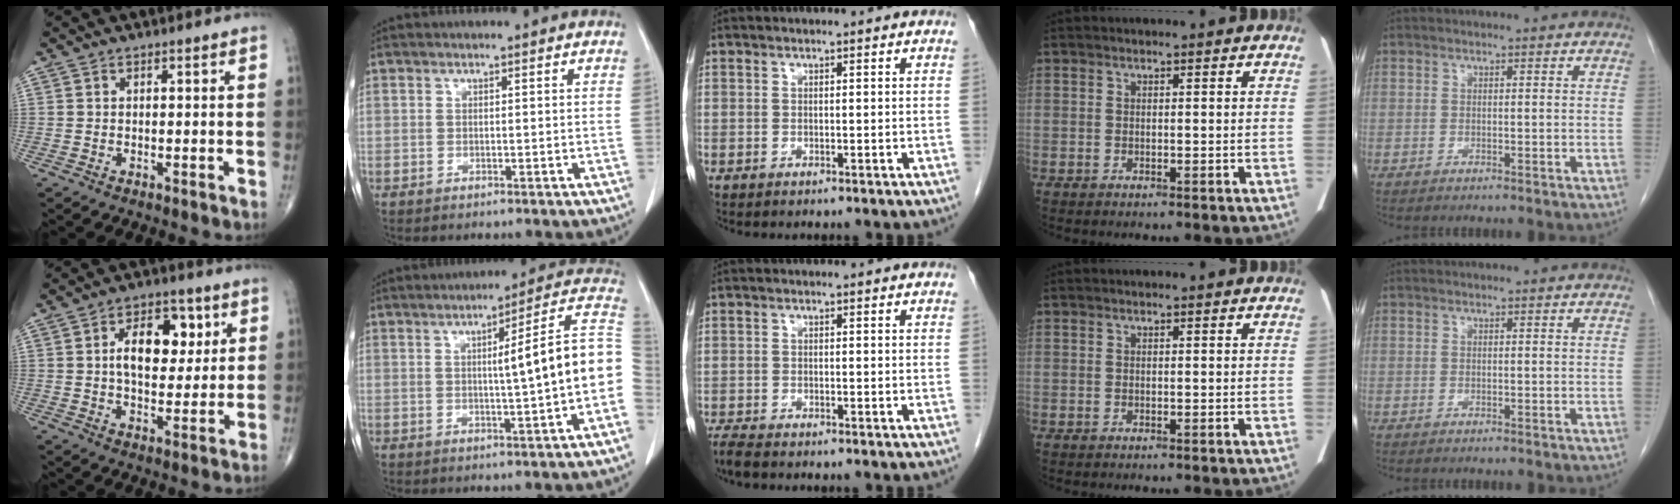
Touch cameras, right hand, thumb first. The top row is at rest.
{"thumb": {"total": 12.0, "force": [2.9, 7.1, 9.2], "torque": [-0.103, -0.002, 0.043]}, "index": {"total": 12.8, "force": [-0.6, -0.4, 12.7], "torque": [-0.158, 0.024, -0.015]}, "middle": {"total": 2.3, "force": [-2.1, 0.2, 1.0], "torque": [-0.031, -0.012, -0.039]}}